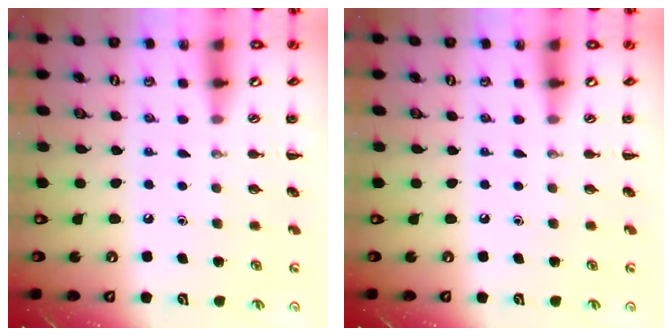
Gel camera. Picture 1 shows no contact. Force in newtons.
{"total": 0.0}